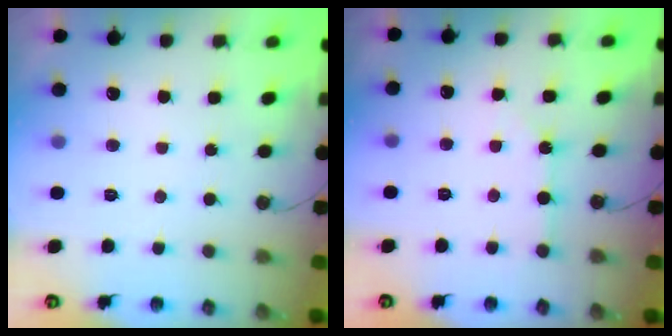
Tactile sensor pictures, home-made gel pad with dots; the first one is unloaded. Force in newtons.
{"total": 1.8, "press": 1.8, "slide": 0.1}